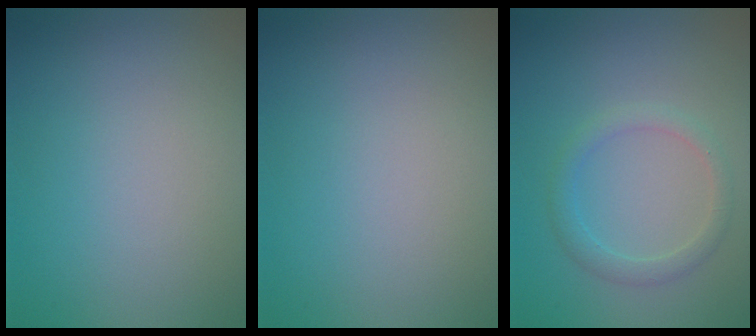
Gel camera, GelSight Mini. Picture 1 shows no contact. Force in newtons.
{"total": 0.0}
{"total": 1.8, "press": 1.8, "slide": 0.0}